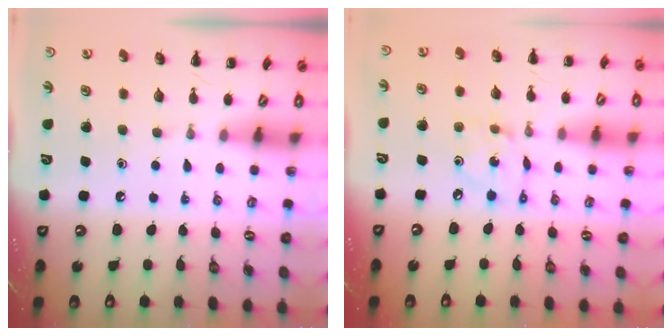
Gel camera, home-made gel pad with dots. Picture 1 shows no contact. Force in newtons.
{"total": 2.6, "press": 2.6, "slide": 0.5}